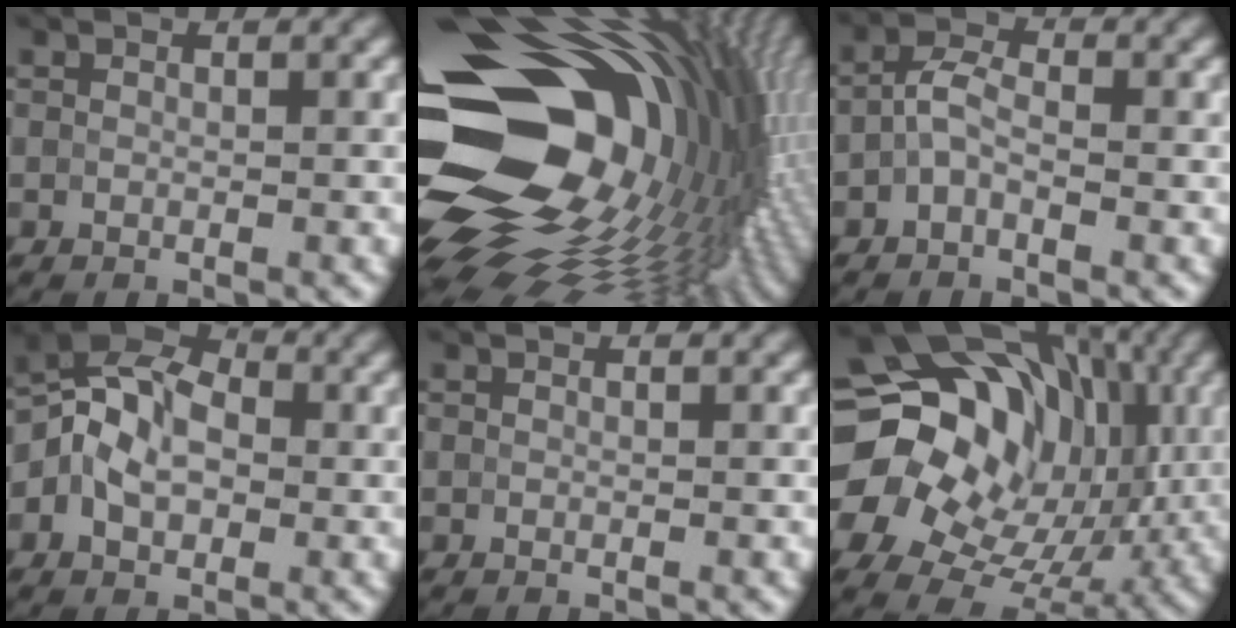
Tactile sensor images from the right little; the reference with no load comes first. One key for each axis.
{"total": 21.2, "fx": -0.3, "fy": 14.8, "fz": 15.2, "tx": -0.305, "ty": -0.038, "tz": 0.006}
{"total": 2.3, "fx": -0.8, "fy": 1.4, "fz": 1.7, "tx": -0.034, "ty": 0.009, "tz": -0.023}
{"total": 6.8, "fx": -0.4, "fy": 4.8, "fz": 4.8, "tx": -0.076, "ty": 0.014, "tz": -0.018}
{"total": 0.0}
{"total": 21.3, "fx": 4.0, "fy": 17.3, "fz": 11.6, "tx": -0.224, "ty": 0.027, "tz": 0.066}